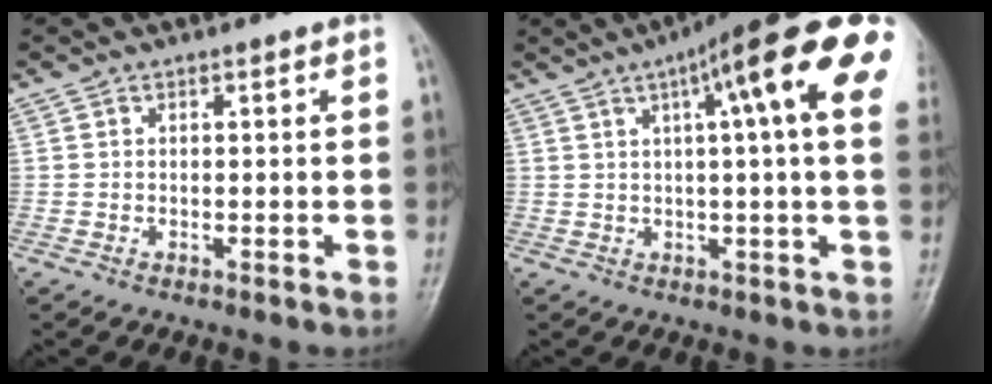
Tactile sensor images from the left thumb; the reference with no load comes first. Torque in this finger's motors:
{"motor_torque": [0.84, 0.90, 2.00, -0.76, 0.42]}